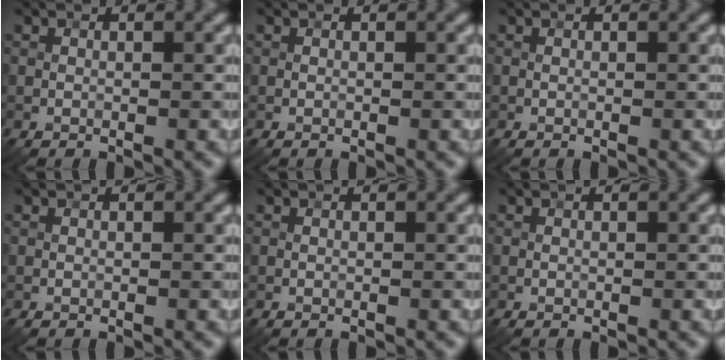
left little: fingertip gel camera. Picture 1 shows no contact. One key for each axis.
{"total": 0.0}
{"total": 0.0}
{"total": 0.0}
{"total": 0.0}
{"total": 0.0}